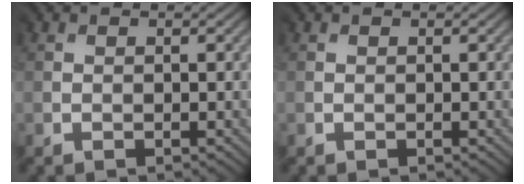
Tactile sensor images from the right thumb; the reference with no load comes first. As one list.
[{"total": 0.0}]